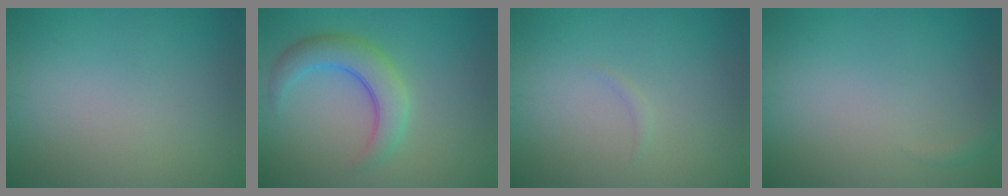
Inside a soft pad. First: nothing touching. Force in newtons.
{"total": 4.5, "press": 4.5, "slide": 0.3}
{"total": 0.5, "press": 0.5, "slide": 0.1}
{"total": 0.9, "press": 0.9, "slide": 0.1}